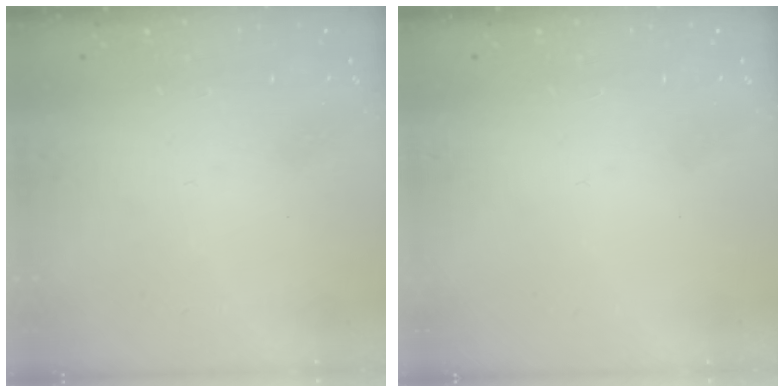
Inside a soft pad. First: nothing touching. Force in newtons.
{"total": 0.0}